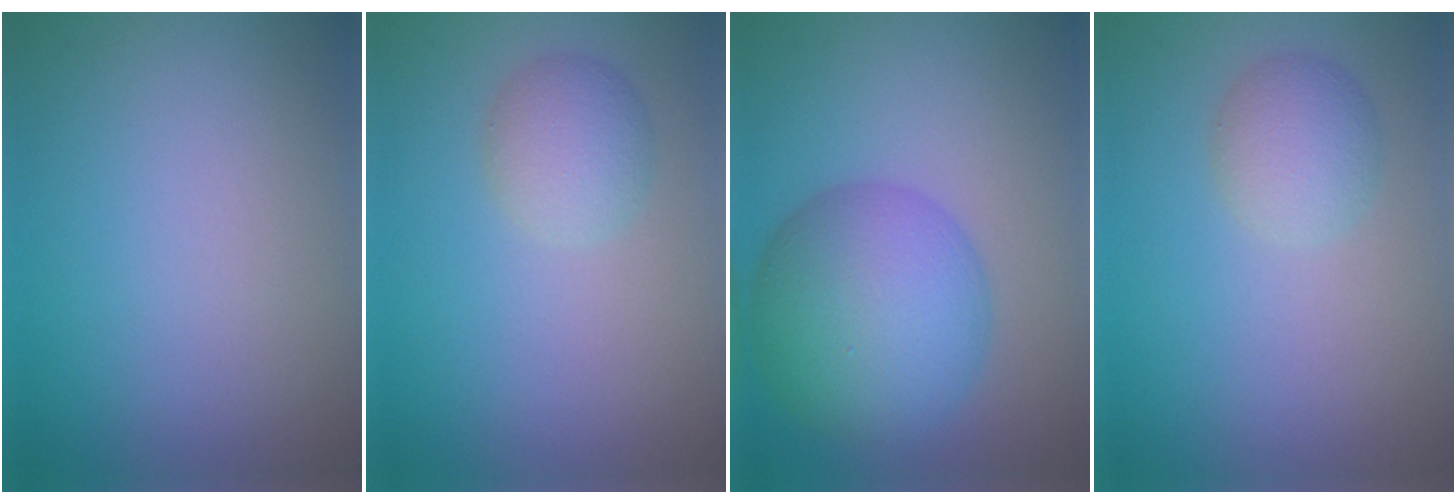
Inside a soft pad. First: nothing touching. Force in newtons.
{"total": 2.7, "press": 2.7, "slide": 0.1}
{"total": 8.8, "press": 8.8, "slide": 0.2}
{"total": 2.7, "press": 2.7, "slide": 0.1}